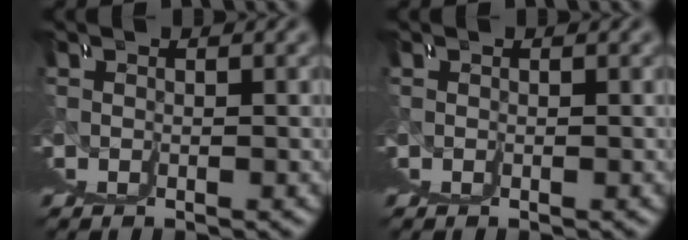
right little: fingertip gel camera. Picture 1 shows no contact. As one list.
[{"total": 0.0}]